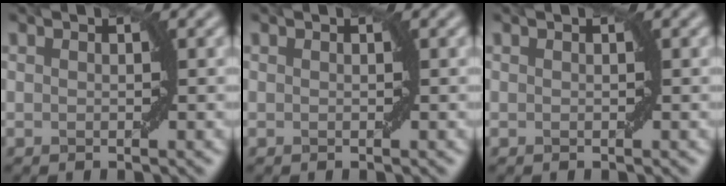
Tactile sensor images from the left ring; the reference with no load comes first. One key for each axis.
{"total": 0.0}
{"total": 0.0}